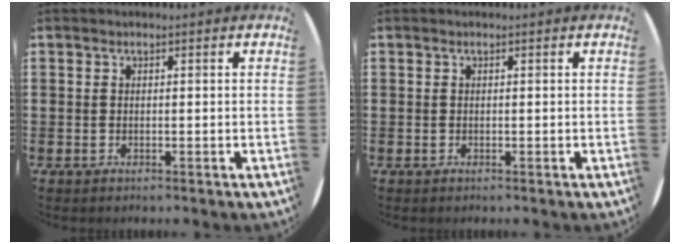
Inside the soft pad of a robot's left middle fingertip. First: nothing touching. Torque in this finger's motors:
{"motor_torque": [-0.04, 0.04, 0.02, 0.00]}